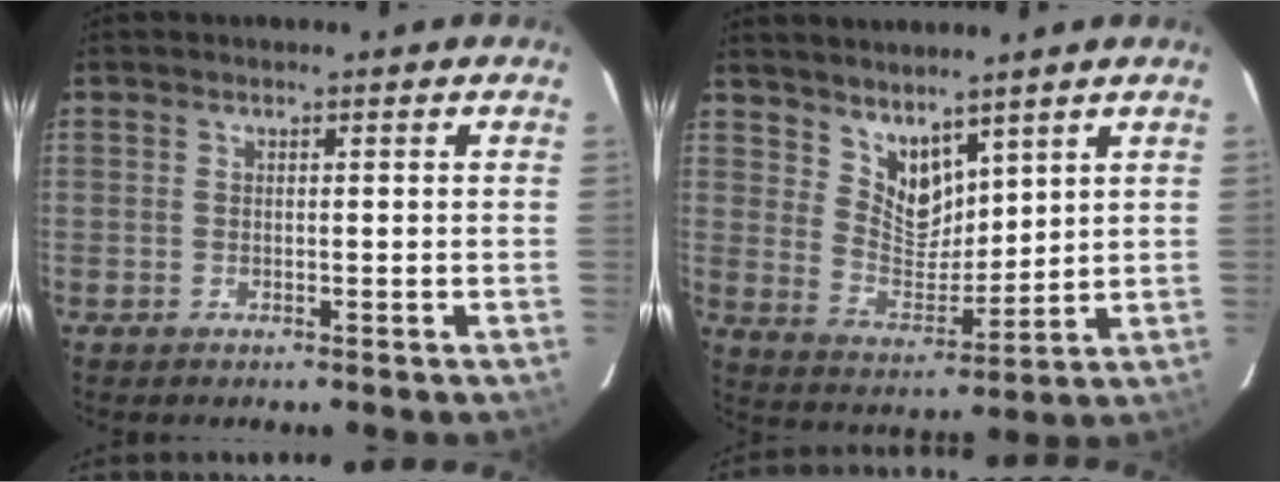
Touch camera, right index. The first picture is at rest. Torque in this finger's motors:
{"motor_torque": [-0.12, 0.24, 0.09, 0.00]}